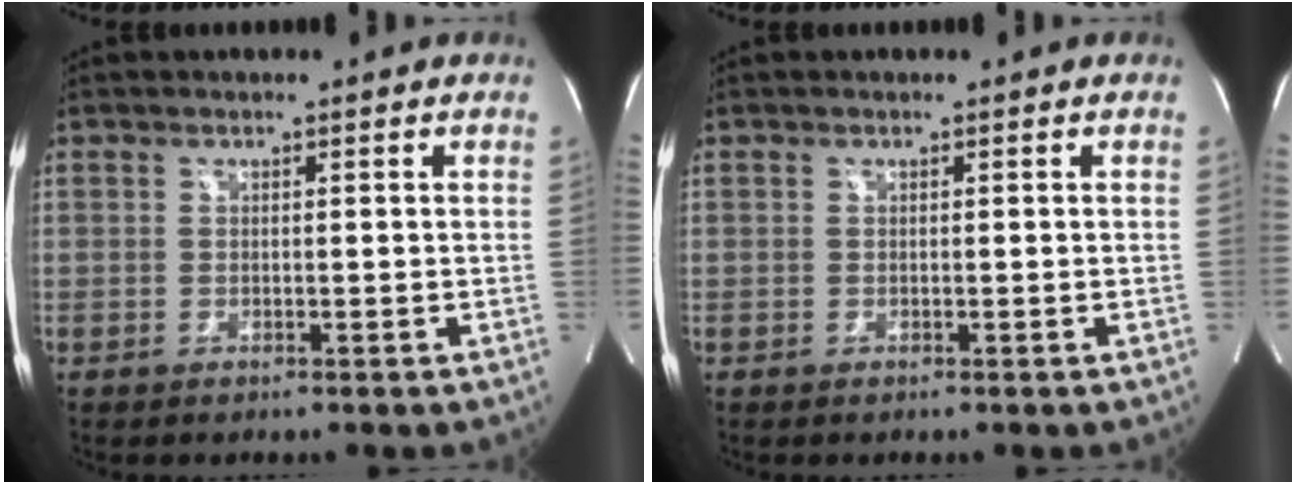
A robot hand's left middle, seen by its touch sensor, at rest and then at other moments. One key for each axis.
{"total": 0.0}